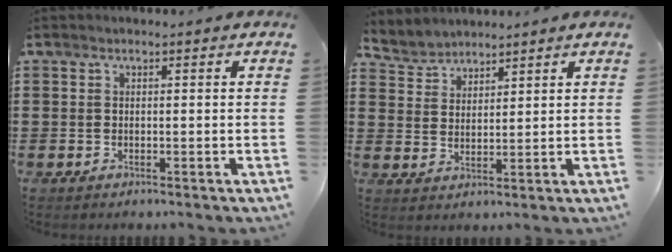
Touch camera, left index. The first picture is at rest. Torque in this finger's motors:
{"motor_torque": [-0.17, -0.51, -0.05, -0.01]}